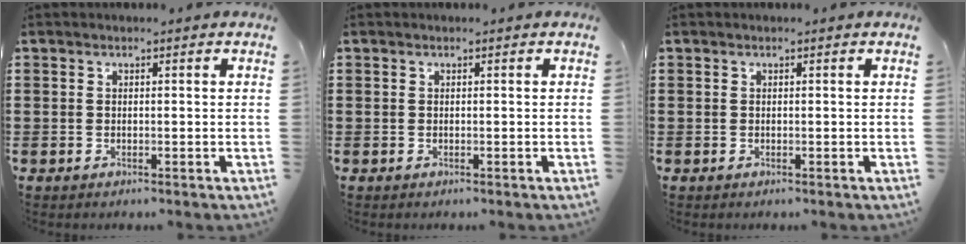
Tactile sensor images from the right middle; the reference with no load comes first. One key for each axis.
{"total": 0.0}
{"total": 0.0}